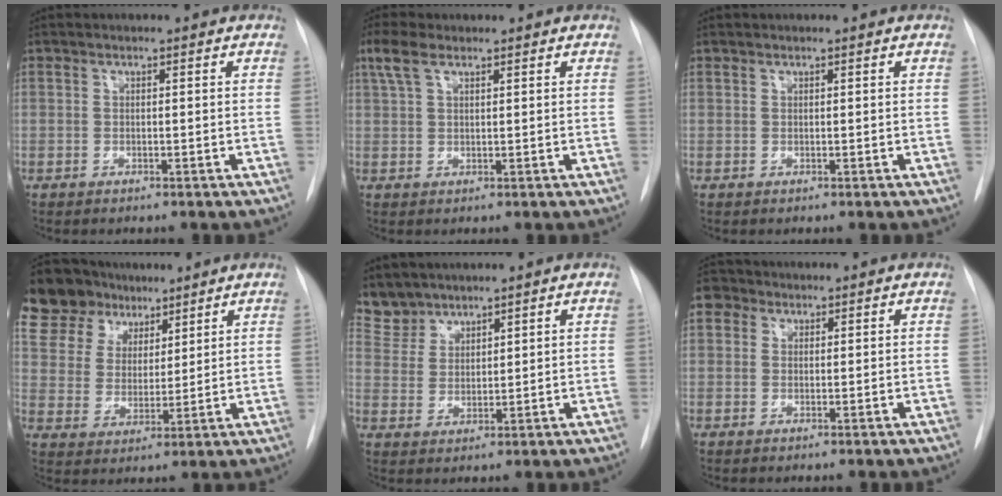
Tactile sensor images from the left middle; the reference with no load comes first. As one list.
[{"total": 3.9, "force": [2.6, 1.6, 2.5], "torque": [-0.061, 0.017, 0.058]}, {"total": 0.0}, {"total": 13.9, "force": [10.3, 8.4, 4.0], "torque": [-0.077, 0.043, 0.191]}, {"total": 5.3, "force": [4.9, 2.2, -0.4], "torque": [0.011, 0.003, 0.106]}, {"total": 2.7, "force": [1.2, 2.3, 0.7], "torque": [-0.009, 0.008, 0.015]}]